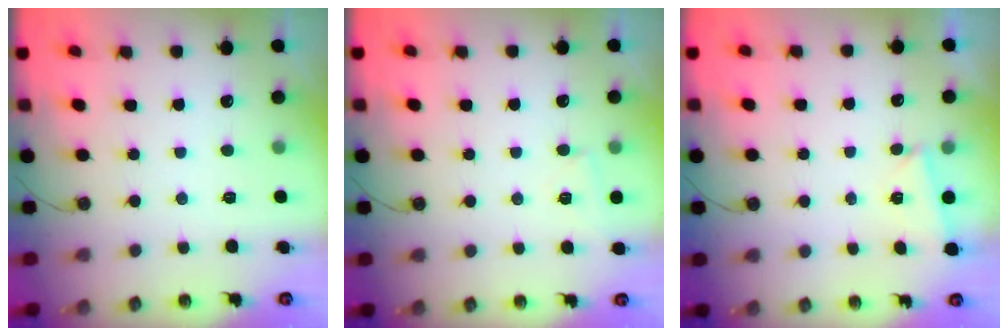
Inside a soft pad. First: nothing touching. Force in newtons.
{"total": 3.6, "press": 2.9, "slide": 2.1}
{"total": 2.0, "press": 1.9, "slide": 0.7}